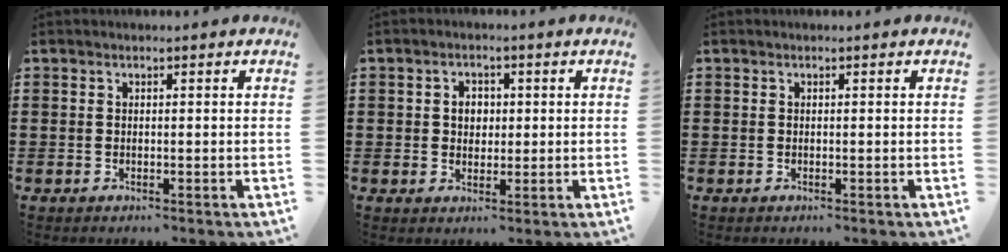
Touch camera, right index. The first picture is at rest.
{"total": 2.6, "force": [0.2, 2.1, 1.5], "torque": [-0.035, 0.009, 0.002]}
{"total": 0.0}